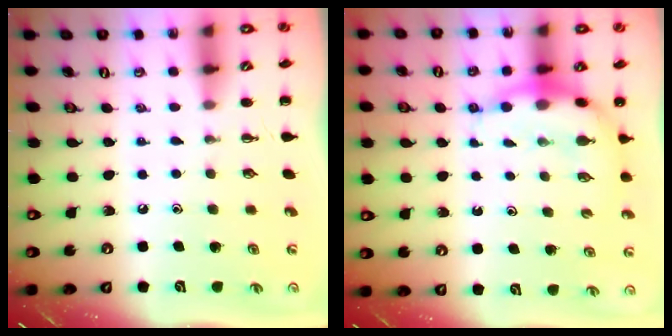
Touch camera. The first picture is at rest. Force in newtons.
{"total": 7.1, "press": 6.9, "slide": 1.6}